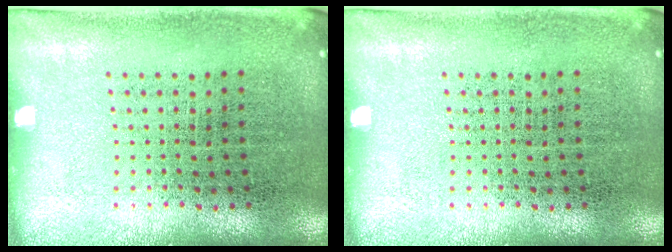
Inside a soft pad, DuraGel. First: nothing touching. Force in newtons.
{"total": 0.0}